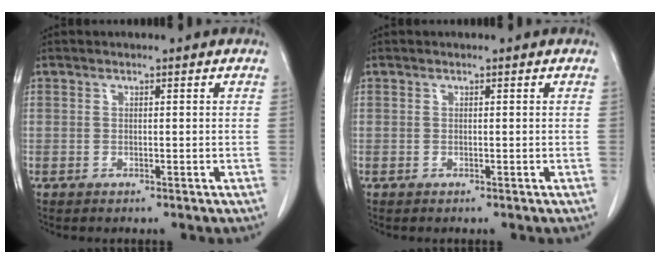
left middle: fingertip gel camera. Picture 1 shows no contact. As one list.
[{"total": 0.0}]